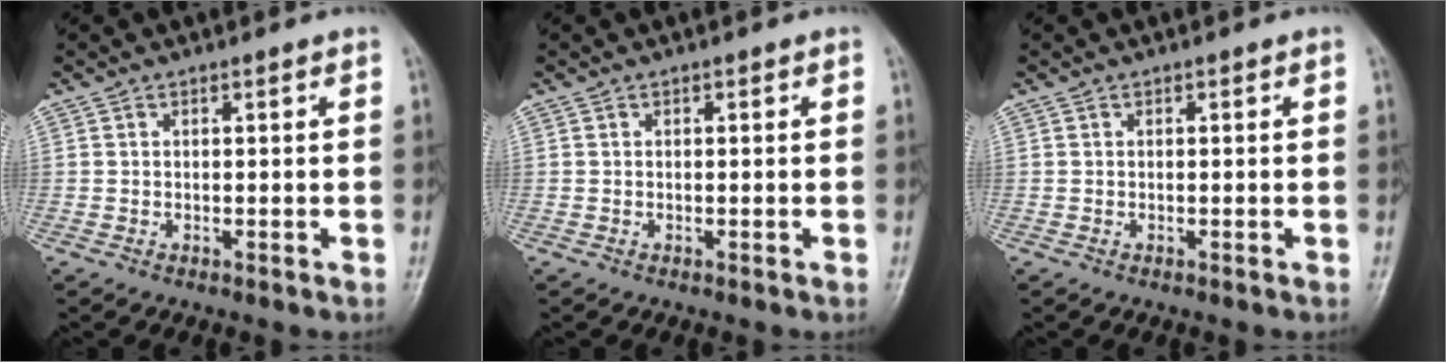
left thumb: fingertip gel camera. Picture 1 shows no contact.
{"total": 0.0}
{"total": 0.0}